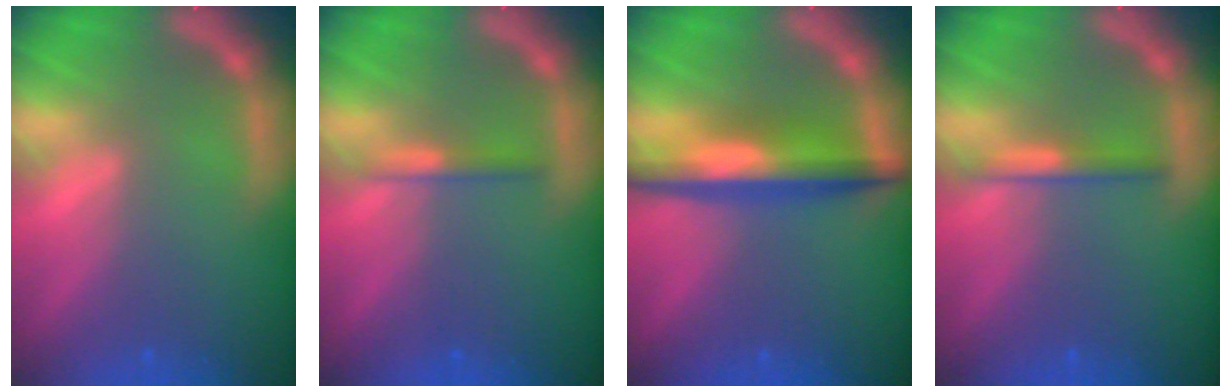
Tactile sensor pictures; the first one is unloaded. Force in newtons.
{"total": 1.4}
{"total": 6.0}
{"total": 1.9}